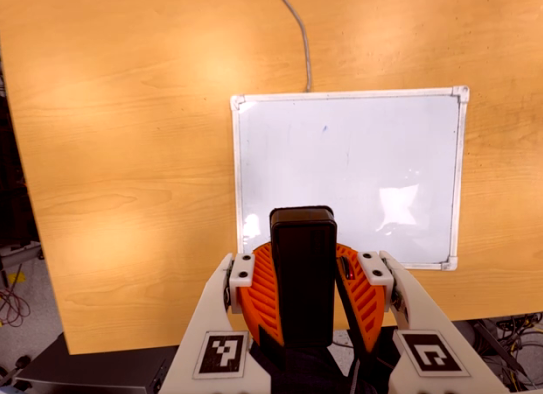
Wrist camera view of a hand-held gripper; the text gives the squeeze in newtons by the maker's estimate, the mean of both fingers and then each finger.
{"total": 9.0, "left": 9.6, "right": 8.5}